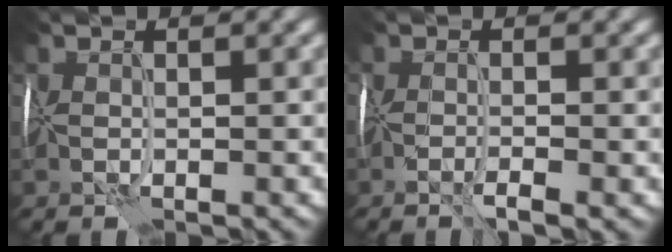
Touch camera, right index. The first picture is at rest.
{"total": 1.9, "force": [-1.3, 0.2, 1.4], "torque": [-0.035, -0.002, -0.033]}